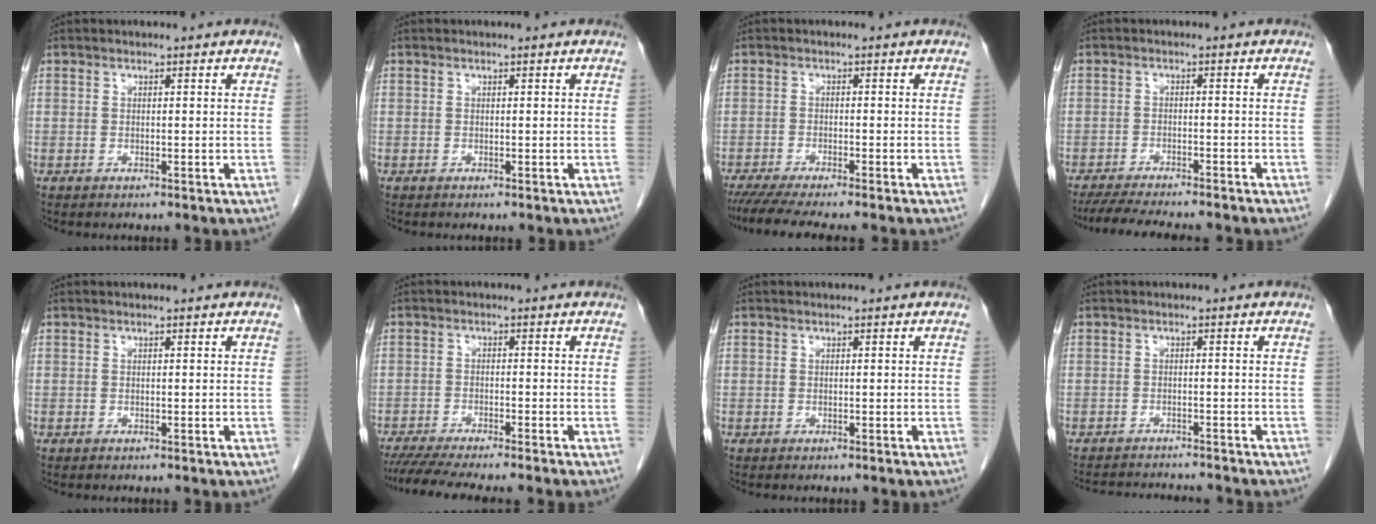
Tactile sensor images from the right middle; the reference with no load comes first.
{"total": 0.0}
{"total": 7.9, "force": [-6.7, -0.2, 4.1], "torque": [-0.053, -0.019, -0.107]}
{"total": 11.0, "force": [-9.6, 1.1, 5.3], "torque": [-0.072, -0.013, -0.138]}
{"total": 0.0}
{"total": 9.4, "force": [-8.1, -0.4, 4.7], "torque": [-0.056, -0.018, -0.127]}
{"total": 0.0}
{"total": 7.6, "force": [-7.4, 0.5, 1.8], "torque": [-0.022, -0.001, -0.104]}